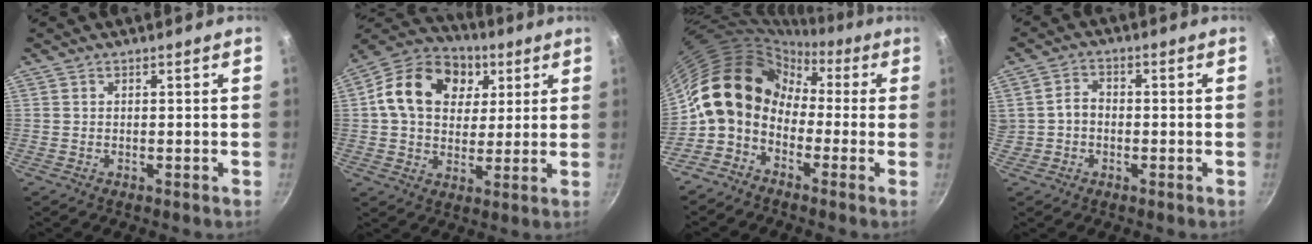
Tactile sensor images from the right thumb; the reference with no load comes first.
{"total": 18.2, "force": [4.9, 13.8, 10.8], "torque": [-0.171, 0.012, 0.070]}
{"total": 14.4, "force": [-0.8, 11.7, 8.4], "torque": [-0.116, 0.049, -0.039]}
{"total": 3.9, "force": [-0.6, 3.3, 2.0], "torque": [-0.015, 0.019, -0.012]}